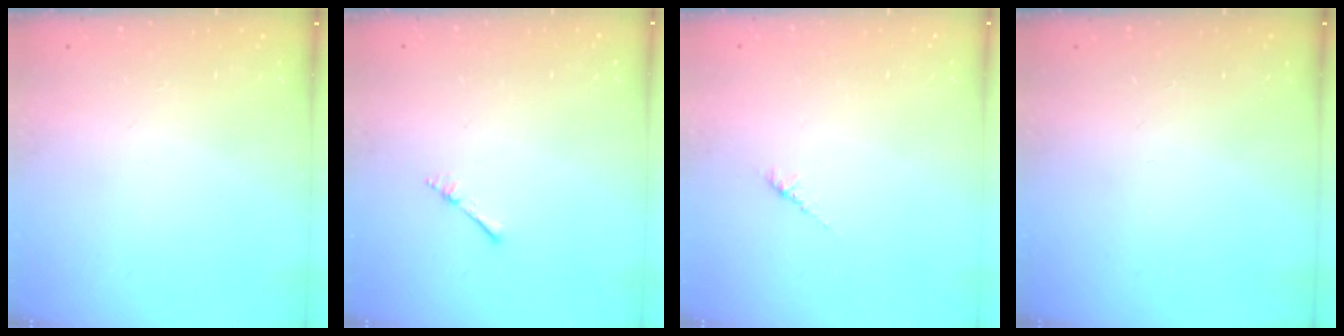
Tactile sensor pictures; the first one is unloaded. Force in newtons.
{"total": 2.2, "press": 2.2, "slide": 0.3}
{"total": 1.5, "press": 1.4, "slide": 0.5}
{"total": 0.0}